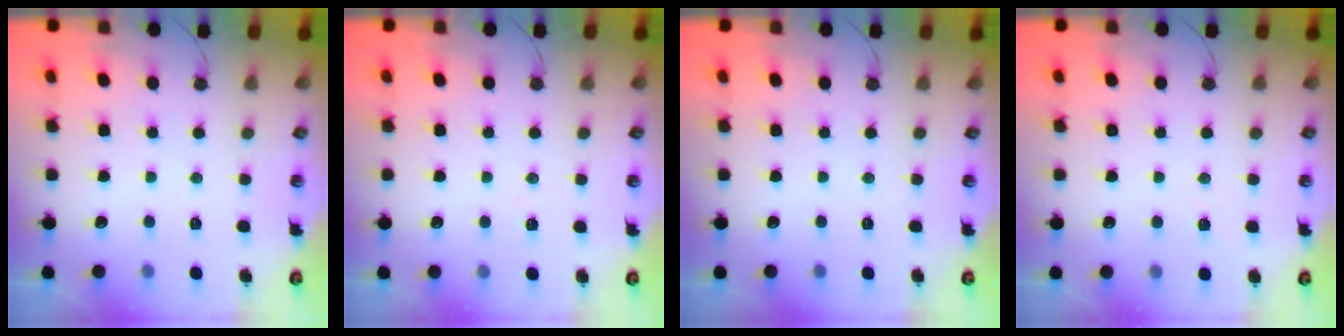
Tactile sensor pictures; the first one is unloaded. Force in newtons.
{"total": 4.5, "press": 1.6, "slide": 4.2}
{"total": 0.0}
{"total": 2.4, "press": 1.7, "slide": 1.7}